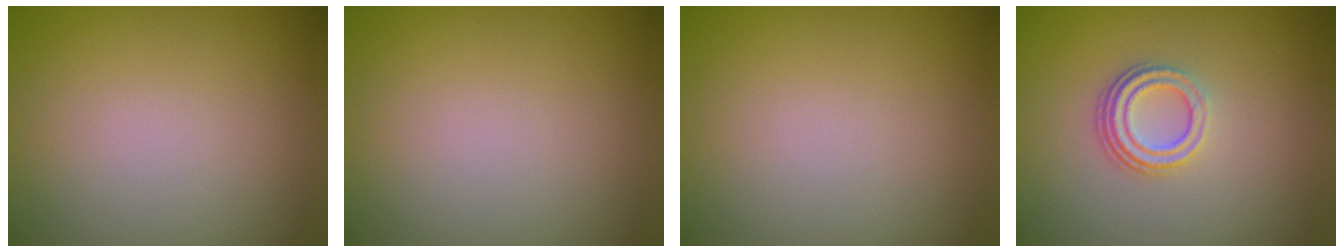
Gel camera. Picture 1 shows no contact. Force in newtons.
{"total": 0.0}
{"total": 0.0}
{"total": 3.2, "press": 2.4, "slide": 2.2}